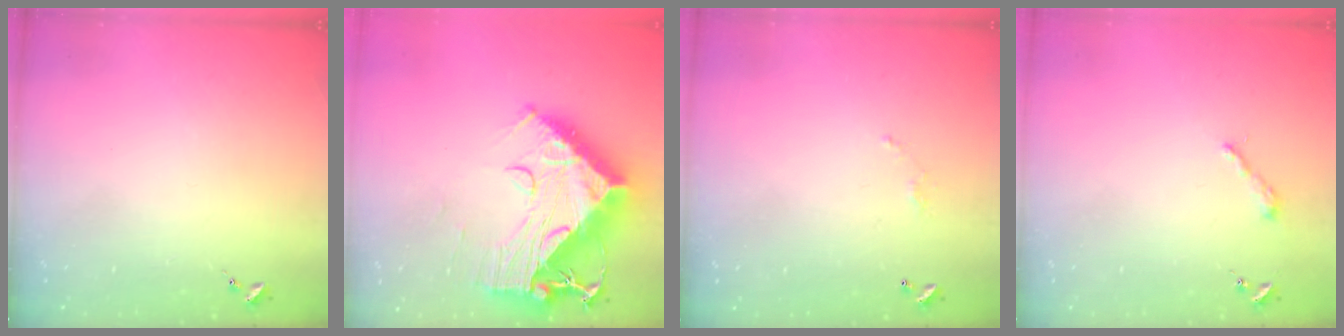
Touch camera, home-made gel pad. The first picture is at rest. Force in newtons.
{"total": 21.2, "press": 21.1, "slide": 2.0}
{"total": 3.9, "press": 3.9, "slide": 0.1}
{"total": 3.8, "press": 3.8, "slide": 0.3}